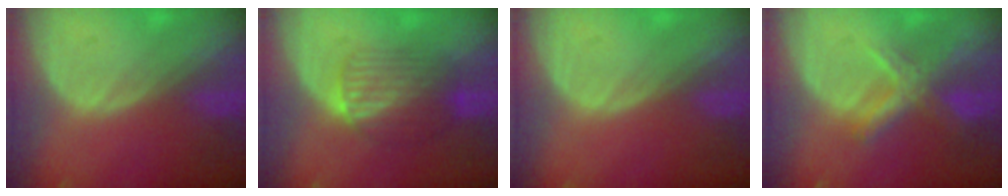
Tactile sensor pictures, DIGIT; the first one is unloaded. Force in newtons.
{"total": 6.4, "press": 6.3, "slide": 1.1}
{"total": 0.0}
{"total": 7.3, "press": 6.2, "slide": 4.0}